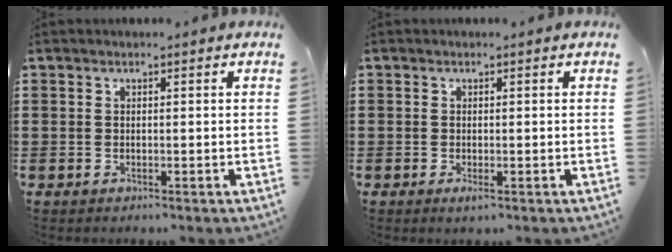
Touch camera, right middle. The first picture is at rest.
{"total": 0.7, "force": [-0.2, 0.4, 0.5], "torque": [-0.012, -0.003, -0.003]}